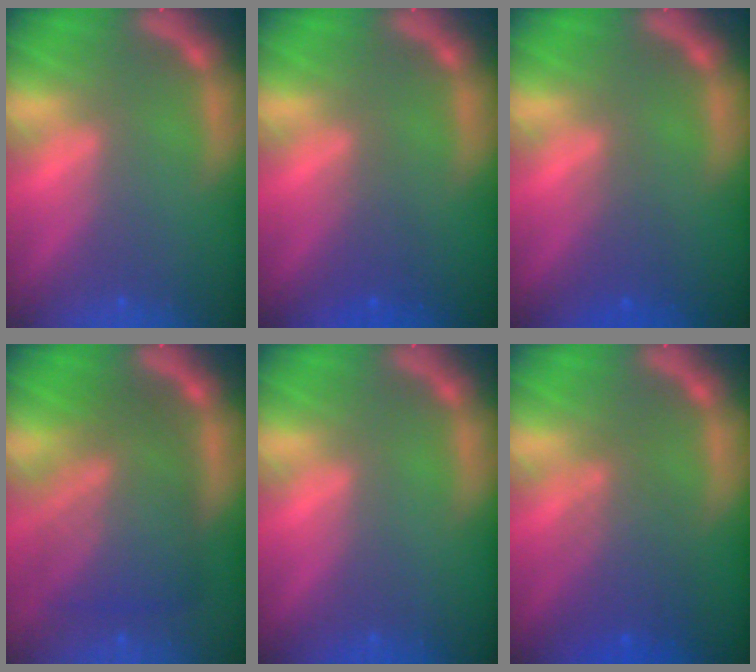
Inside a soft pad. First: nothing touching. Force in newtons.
{"total": 2.0}
{"total": 1.9}
{"total": 8.6}
{"total": 0.0}
{"total": 4.6}